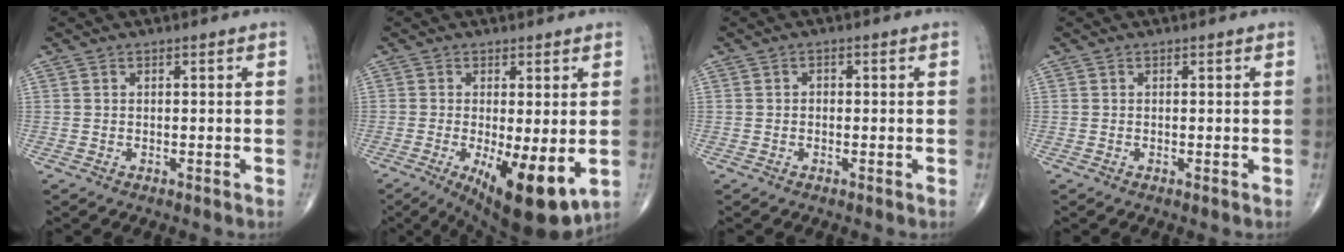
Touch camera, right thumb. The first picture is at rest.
{"total": 12.5, "force": [-3.0, 4.0, 11.4], "torque": [-0.171, -0.027, -0.034]}
{"total": 0.7, "force": [-0.1, 0.6, 0.4], "torque": [0.001, 0.003, -0.007]}
{"total": 0.0}